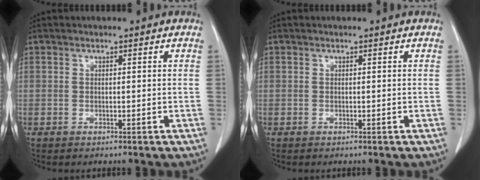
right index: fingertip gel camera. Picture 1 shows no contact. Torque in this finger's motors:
{"motor_torque": [0.00, 0.00, 0.00, 0.00]}